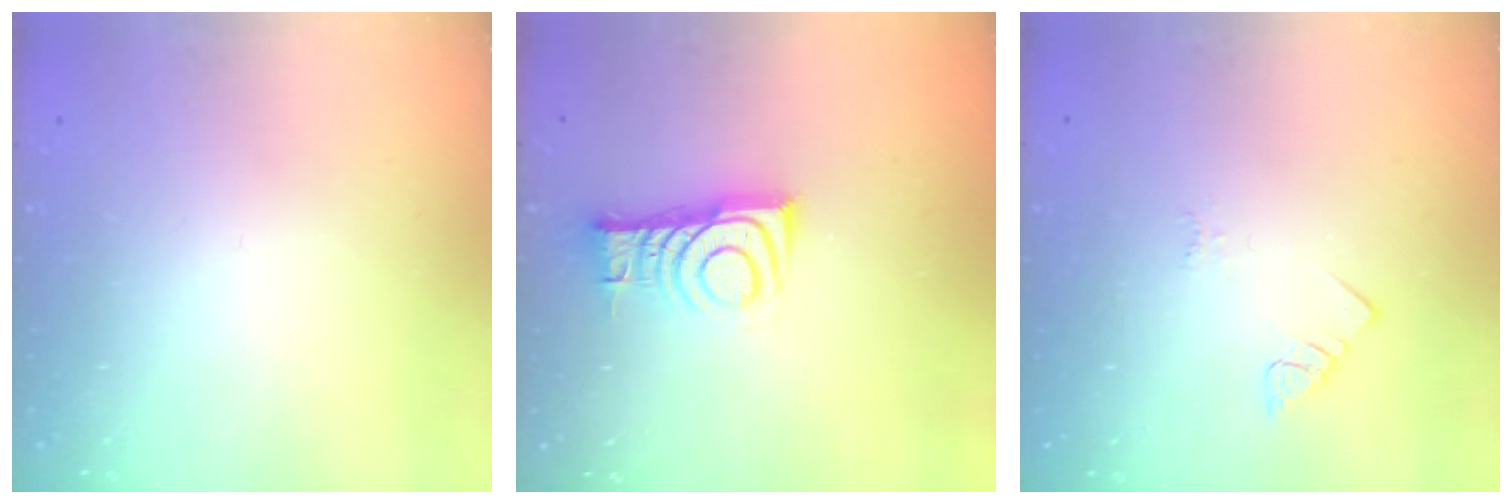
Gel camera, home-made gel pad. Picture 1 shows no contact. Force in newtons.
{"total": 10.1, "press": 10.1, "slide": 0.3}
{"total": 2.0, "press": 2.0, "slide": 0.4}